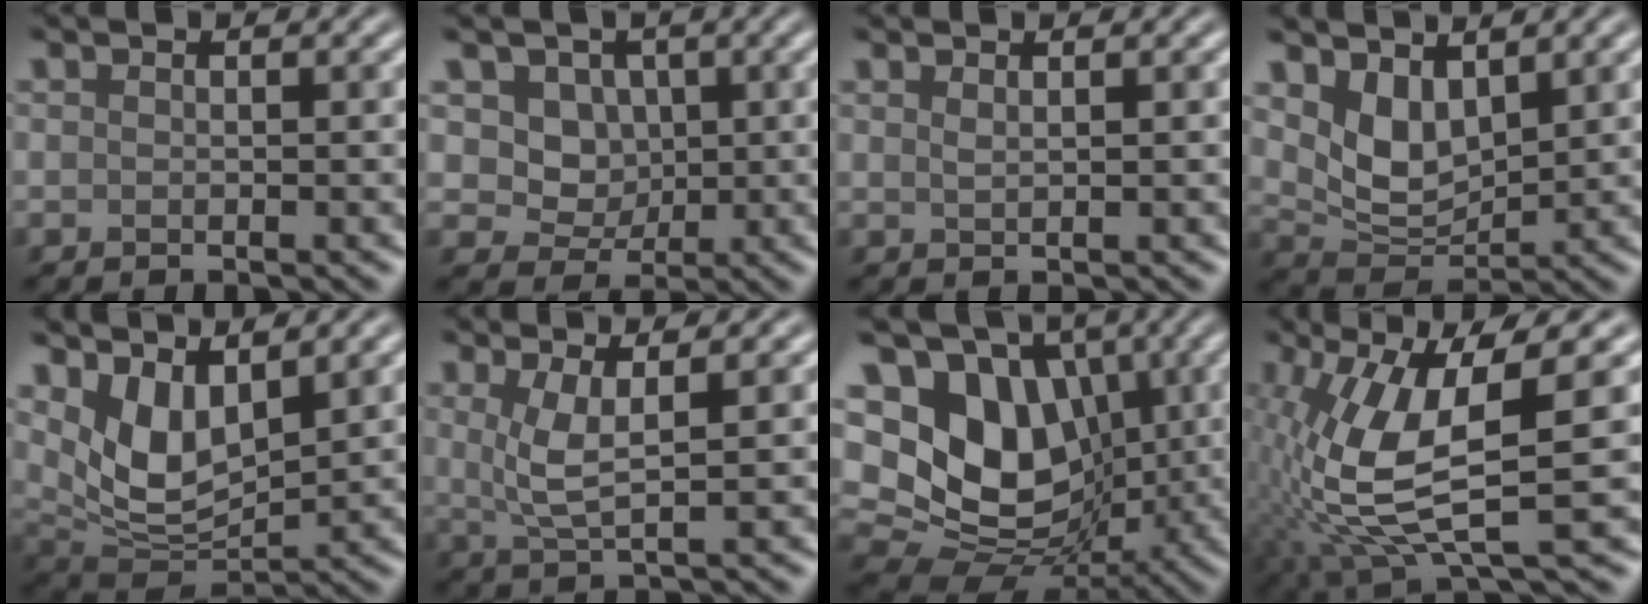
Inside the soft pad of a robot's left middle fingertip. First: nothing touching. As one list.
[{"total": 5.2, "force": [1.8, 4.3, 2.3], "torque": [-0.047, -0.005, 0.031]}, {"total": 0.8, "force": [0.6, 0.2, 0.5], "torque": [-0.006, 0.002, 0.012]}, {"total": 4.3, "force": [2.2, 2.5, 2.7], "torque": [-0.062, -0.013, 0.043]}, {"total": 5.8, "force": [2.5, 3.0, 4.2], "torque": [-0.089, -0.018, 0.053]}, {"total": 3.1, "force": [1.0, 0.7, 2.9], "torque": [-0.063, -0.007, 0.025]}, {"total": 14.3, "force": [2.5, 11.0, 8.8], "torque": [-0.163, 0.019, 0.042]}, {"total": 8.9, "force": [0.0, 2.6, 8.5], "torque": [-0.185, -0.013, 0.001]}]